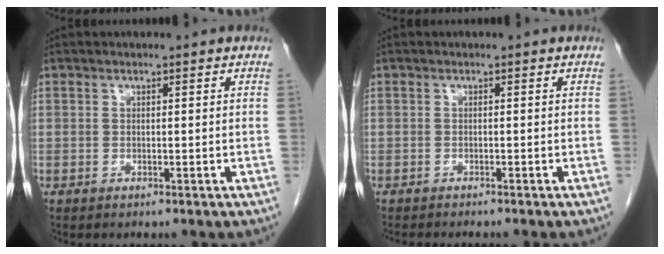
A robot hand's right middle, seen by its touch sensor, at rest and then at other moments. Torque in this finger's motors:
{"motor_torque": [0.06, -0.03, 0.00, 0.01]}